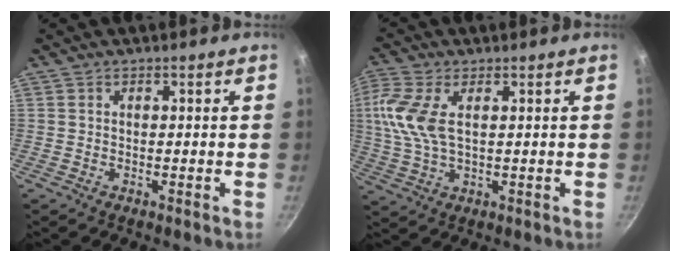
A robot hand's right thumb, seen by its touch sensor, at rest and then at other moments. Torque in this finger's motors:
{"motor_torque": [-0.91, 1.25, 1.09, 0.22, 0.24]}